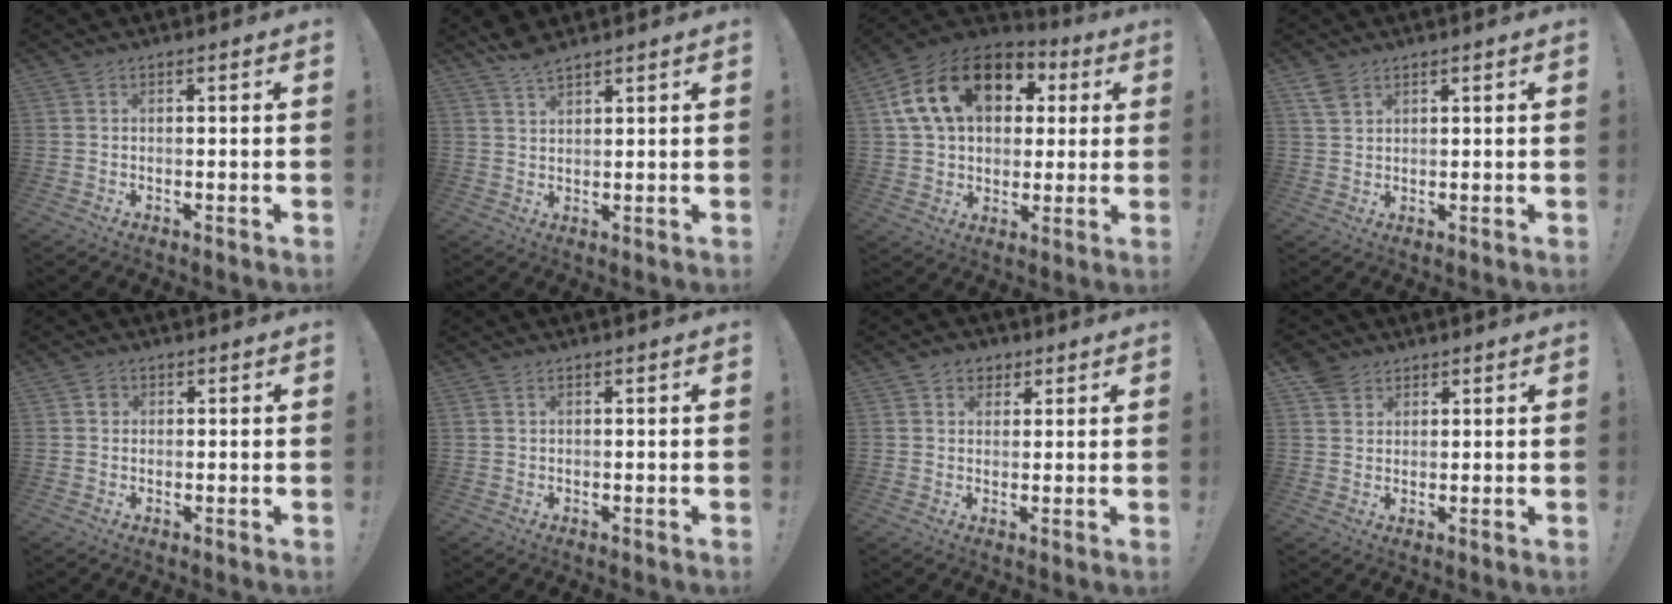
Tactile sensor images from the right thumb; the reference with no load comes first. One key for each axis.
{"total": 4.6, "fx": 4.0, "fy": 1.0, "fz": 2.0, "tx": -0.034, "ty": -0.025, "tz": 0.072}
{"total": 19.9, "fx": 6.8, "fy": 14.0, "fz": 12.4, "tx": -0.198, "ty": -0.001, "tz": 0.129}
{"total": 3.8, "fx": 2.6, "fy": 2.0, "fz": 1.9, "tx": -0.027, "ty": -0.013, "tz": 0.049}
{"total": 1.6, "fx": 0.3, "fy": 1.5, "fz": 0.5, "tx": -0.004, "ty": 0.002, "tz": 0.004}
{"total": 0.5, "fx": 0.4, "fy": 0.2, "fz": 0.3, "tx": -0.013, "ty": 0.003, "tz": 0.009}
{"total": 4.4, "fx": 2.0, "fy": 3.8, "fz": 1.1, "tx": -0.006, "ty": -0.005, "tz": 0.035}
{"total": 4.4, "fx": 2.8, "fy": 3.3, "fz": 0.9, "tx": -0.006, "ty": -0.014, "tz": 0.052}